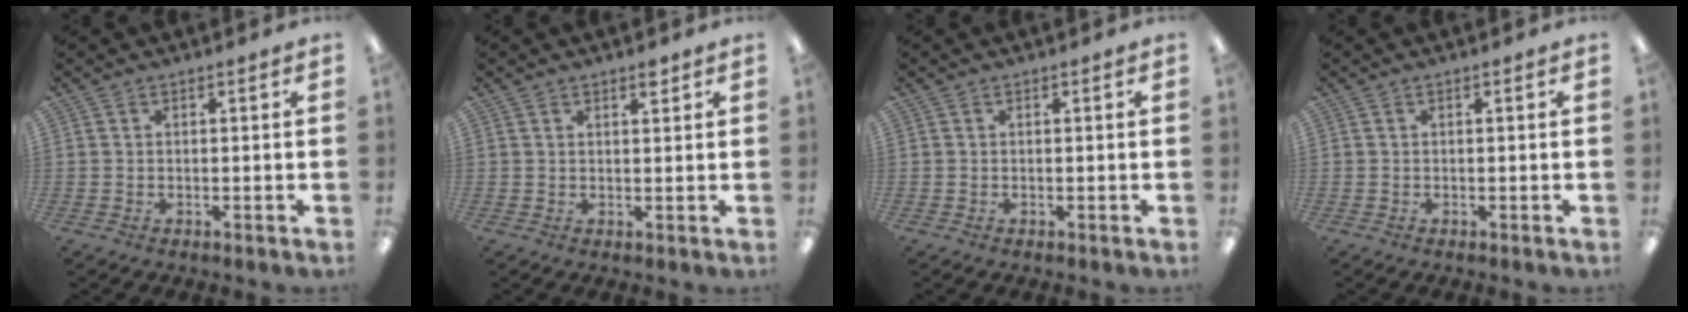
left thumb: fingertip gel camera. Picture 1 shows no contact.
{"total": 2.0, "force": [1.6, 0.7, 0.9], "torque": [-0.004, -0.007, 0.026]}
{"total": 0.0}
{"total": 0.0}